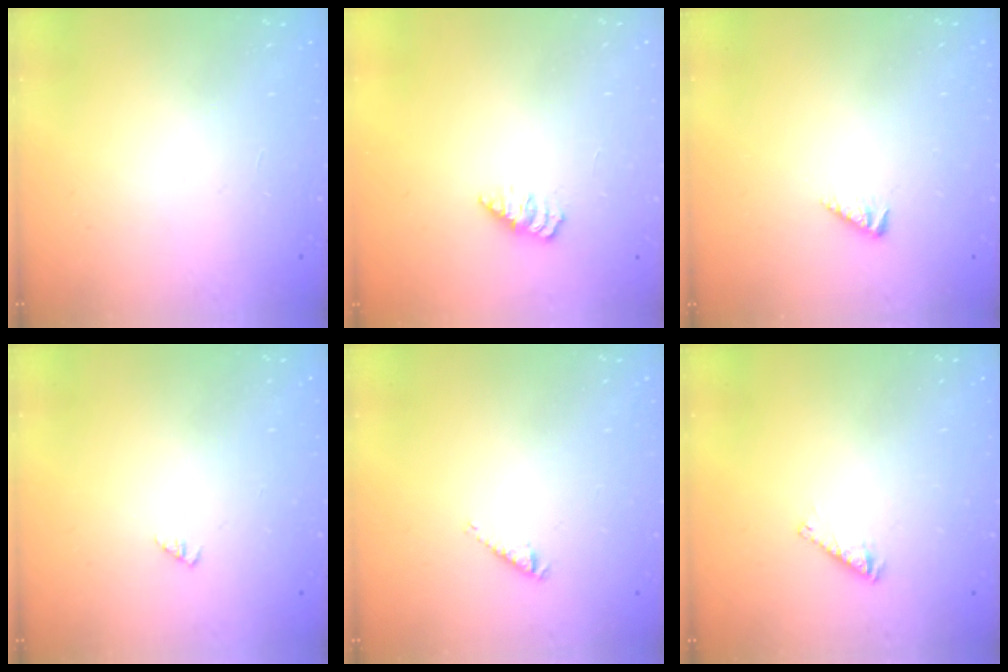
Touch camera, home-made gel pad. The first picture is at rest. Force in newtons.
{"total": 1.6, "press": 1.6, "slide": 0.3}
{"total": 2.4, "press": 2.3, "slide": 0.5}
{"total": 1.2, "press": 1.2, "slide": 0.2}
{"total": 2.8, "press": 2.8, "slide": 0.5}
{"total": 3.2, "press": 3.2, "slide": 0.3}